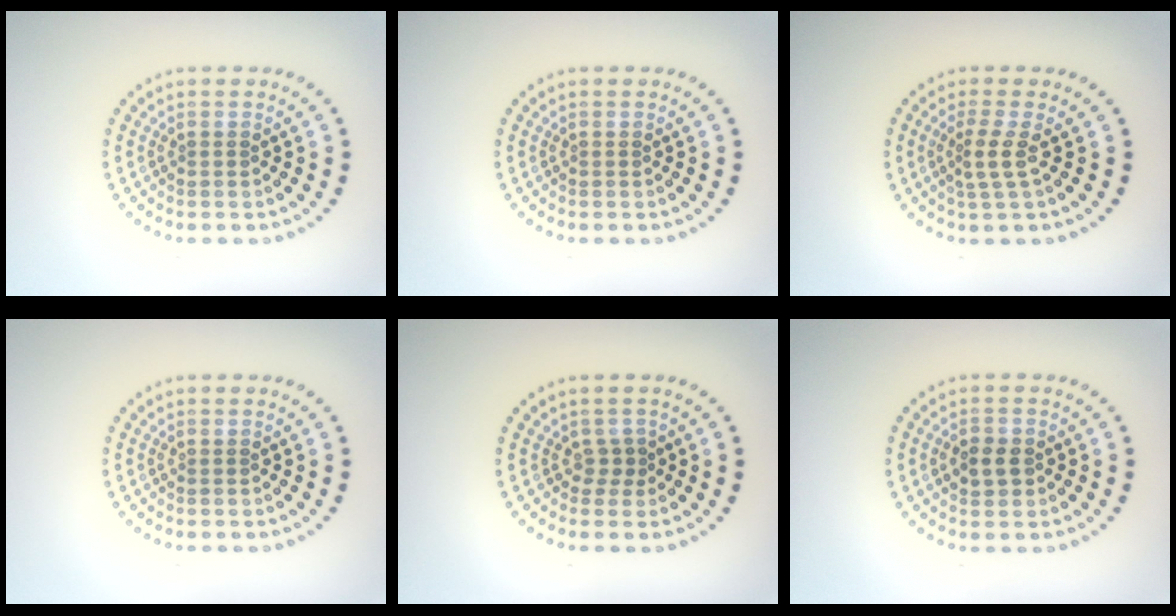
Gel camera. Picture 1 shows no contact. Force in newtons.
{"total": 0.0}
{"total": 2.1, "press": 1.5, "slide": 1.5}
{"total": 0.0}
{"total": 1.1, "press": 0.8, "slide": 0.8}
{"total": 2.1, "press": 2.1, "slide": 0.2}